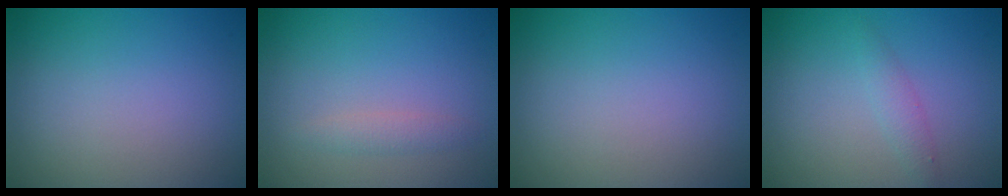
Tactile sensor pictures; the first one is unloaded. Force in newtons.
{"total": 1.2, "press": 1.2, "slide": 0.0}
{"total": 0.0}
{"total": 1.4, "press": 1.4, "slide": 0.1}